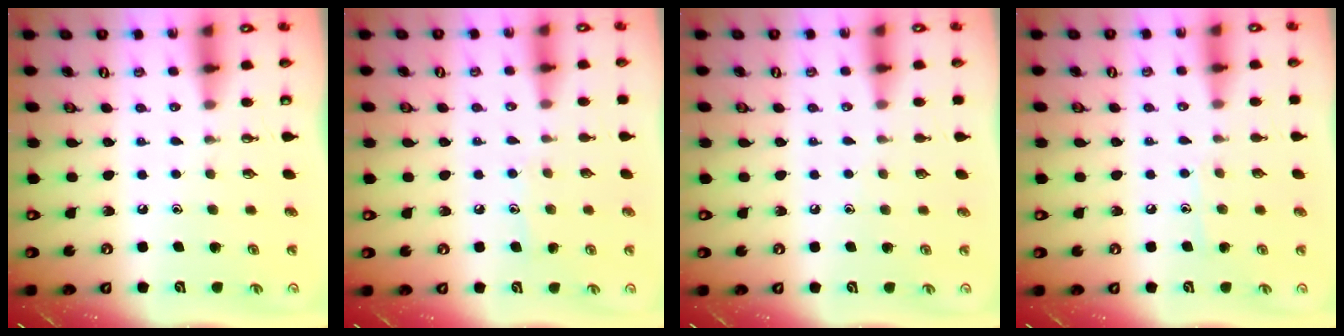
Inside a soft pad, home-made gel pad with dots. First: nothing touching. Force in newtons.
{"total": 5.5, "press": 5.5, "slide": 0.4}
{"total": 3.3, "press": 3.3, "slide": 0.3}
{"total": 5.7, "press": 5.7, "slide": 0.7}